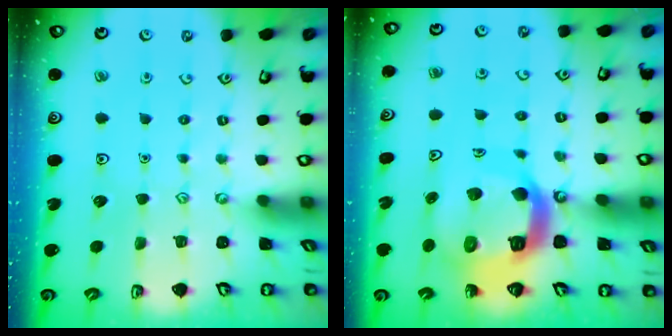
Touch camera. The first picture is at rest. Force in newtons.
{"total": 17.1, "press": 17.0, "slide": 1.8}